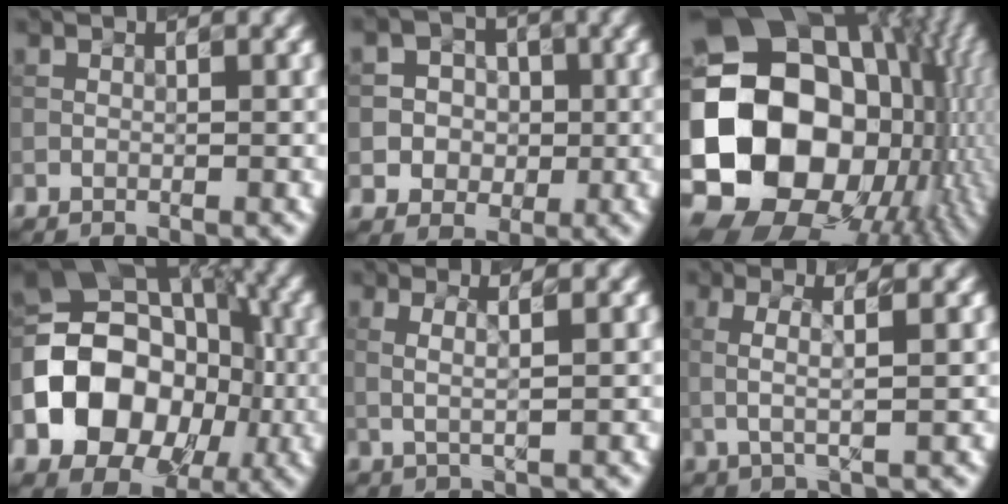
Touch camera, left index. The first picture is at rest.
{"total": 4.8, "force": [0.1, 4.7, 1.2], "torque": [-0.001, 0.022, -0.010]}
{"total": 22.6, "force": [-1.2, 17.8, 13.8], "torque": [-0.275, -0.021, -0.030]}
{"total": 13.2, "force": [-2.8, 9.9, 8.3], "torque": [-0.146, 0.016, -0.061]}
{"total": 2.1, "force": [0.7, 0.5, 2.0], "torque": [-0.034, 0.000, 0.008]}
{"total": 3.0, "force": [0.5, 0.6, 2.9], "torque": [-0.053, 0.003, 0.010]}